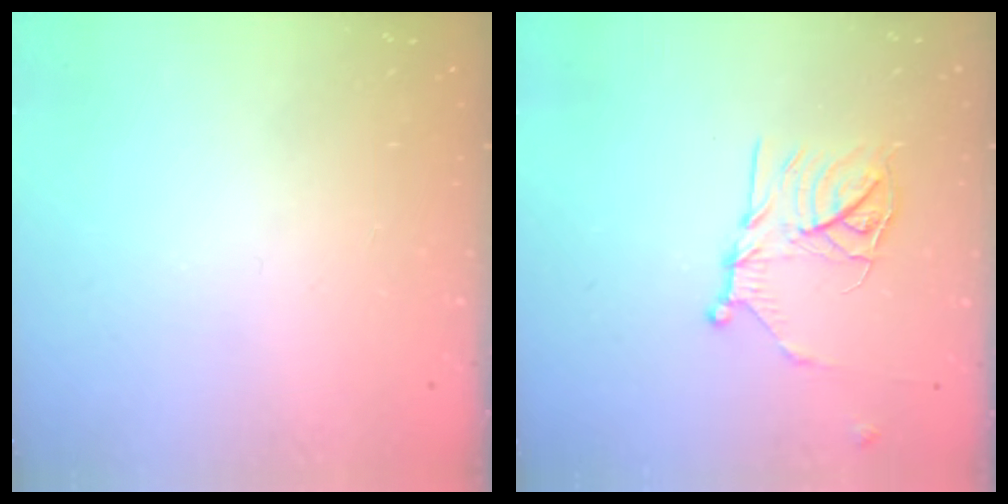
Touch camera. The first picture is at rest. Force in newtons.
{"total": 13.2, "press": 13.2, "slide": 0.8}